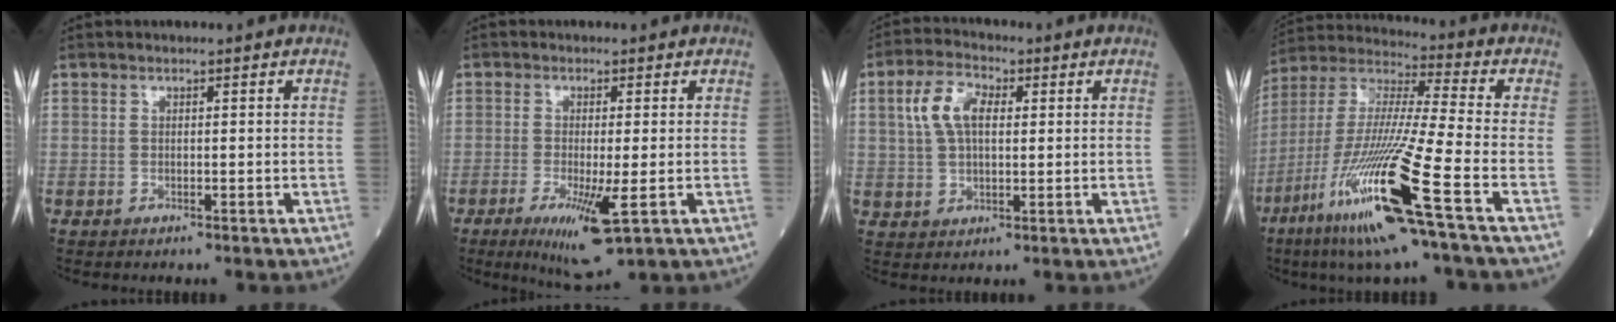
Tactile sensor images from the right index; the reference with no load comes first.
{"total": 7.9, "force": [-2.9, 0.9, 7.4], "torque": [-0.132, -0.024, -0.040]}
{"total": 7.0, "force": [1.9, 3.6, 5.7], "torque": [-0.126, 0.019, 0.038]}
{"total": 20.0, "force": [-9.1, -0.4, 17.8], "torque": [-0.401, -0.050, -0.179]}